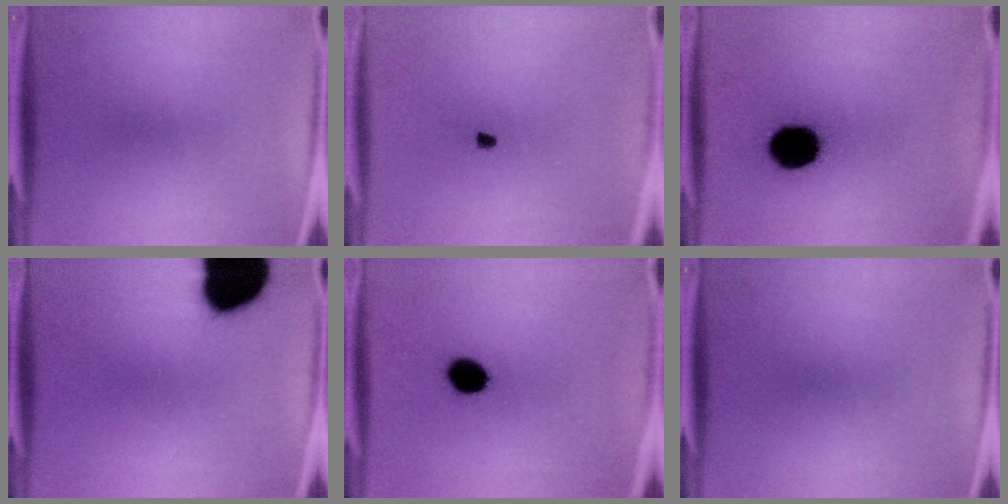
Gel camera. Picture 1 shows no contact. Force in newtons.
{"total": 1.0}
{"total": 14.4}
{"total": 18.6}
{"total": 8.6}
{"total": 0.0}